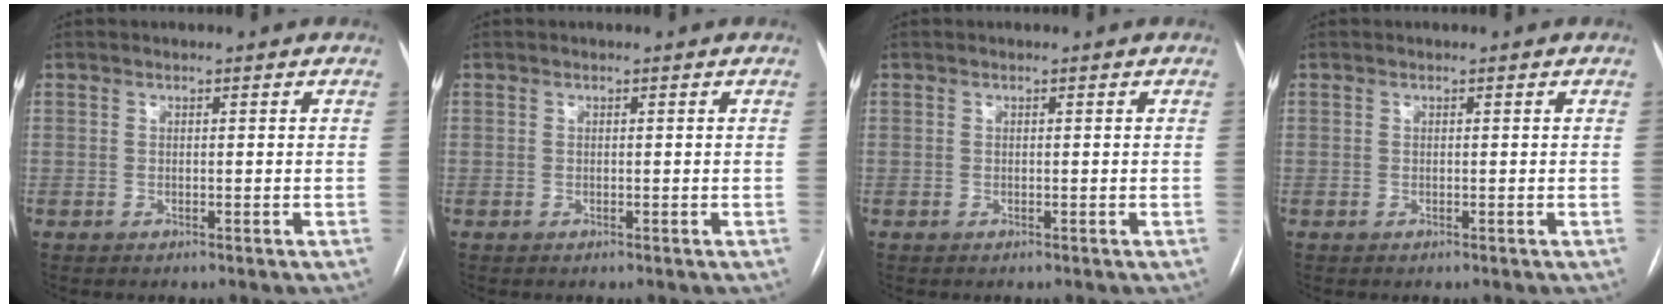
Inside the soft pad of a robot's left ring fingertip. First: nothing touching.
{"total": 0.0}
{"total": 0.0}
{"total": 0.0}